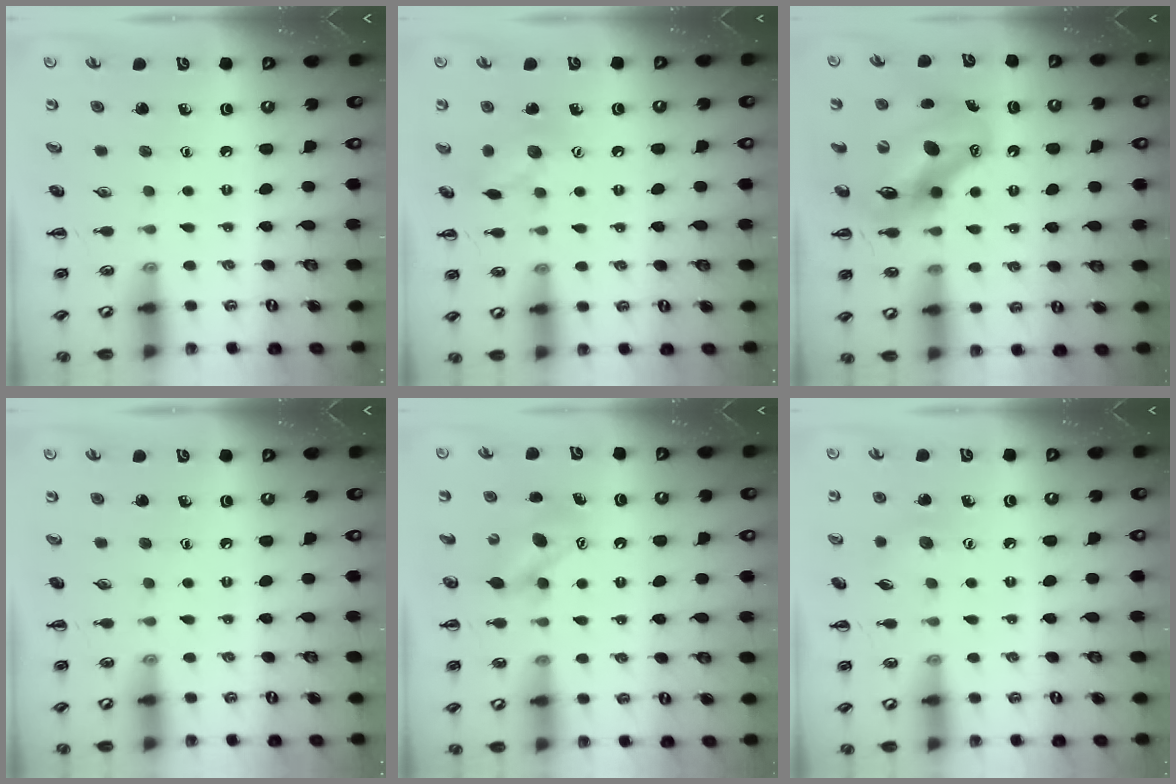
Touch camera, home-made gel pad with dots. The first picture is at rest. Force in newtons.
{"total": 8.8, "press": 8.8, "slide": 0.4}
{"total": 13.5, "press": 13.1, "slide": 3.5}
{"total": 0.0}
{"total": 6.1, "press": 6.1, "slide": 0.3}
{"total": 6.4, "press": 6.2, "slide": 1.4}